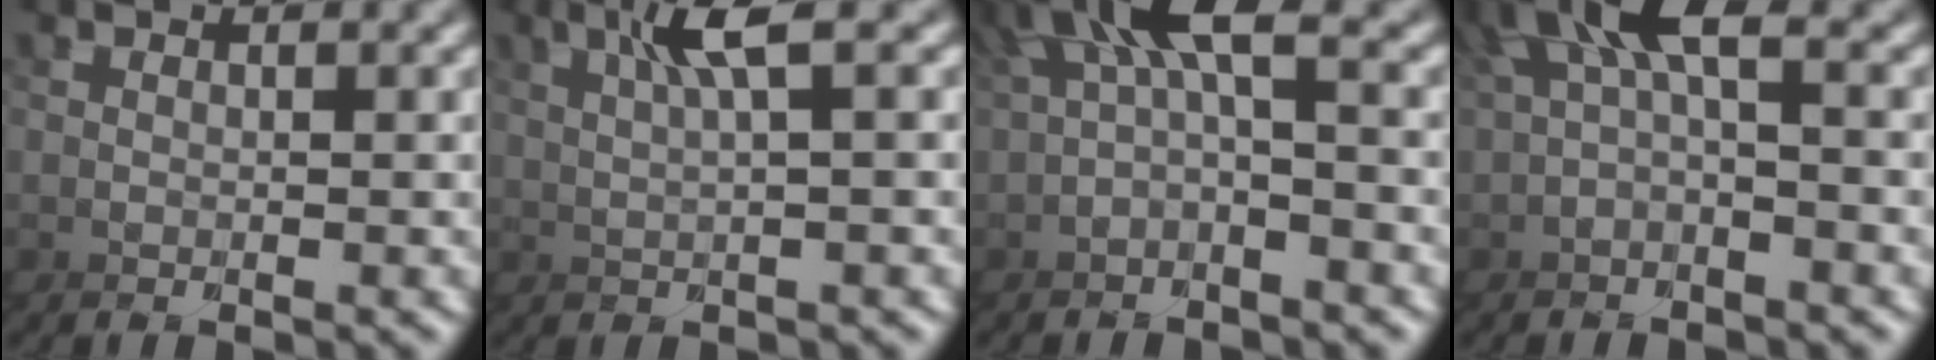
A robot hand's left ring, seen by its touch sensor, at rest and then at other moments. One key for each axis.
{"total": 2.9, "fx": 2.0, "fy": -1.6, "fz": 1.5, "tx": -0.045, "ty": 0.029, "tz": 0.028}
{"total": 3.0, "fx": -0.4, "fy": 1.9, "fz": 2.3, "tx": -0.079, "ty": 0.001, "tz": -0.003}
{"total": 2.5, "fx": 0.2, "fy": 1.3, "fz": 2.1, "tx": -0.077, "ty": 0.004, "tz": 0.005}